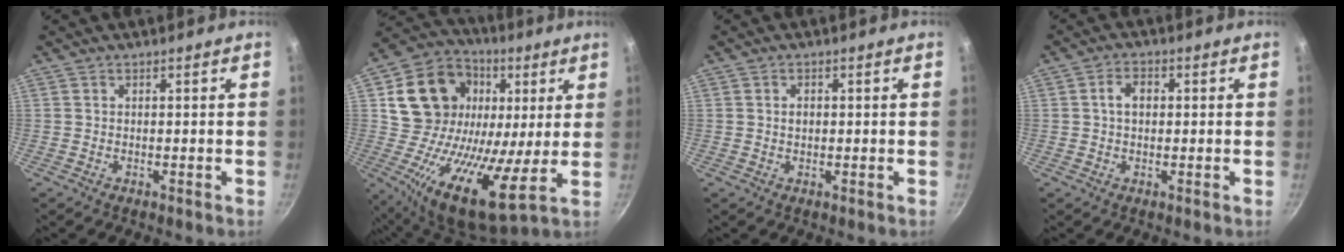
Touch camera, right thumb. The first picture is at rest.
{"total": 23.3, "force": [5.5, 15.8, 16.2], "torque": [-0.276, -0.017, 0.081]}
{"total": 1.7, "force": [0.2, 1.2, 1.2], "torque": [-0.016, 0.004, 0.003]}
{"total": 3.9, "force": [0.5, 2.7, 2.8], "torque": [-0.037, 0.011, 0.003]}